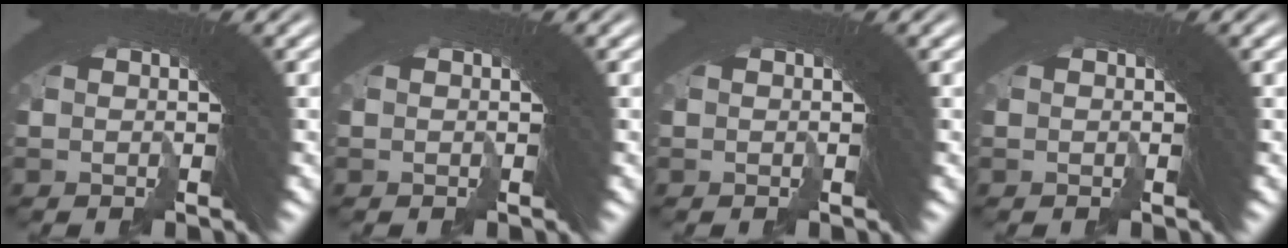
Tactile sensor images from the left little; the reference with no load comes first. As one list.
[{"total": 0.0}, {"total": 0.0}, {"total": 0.0}]